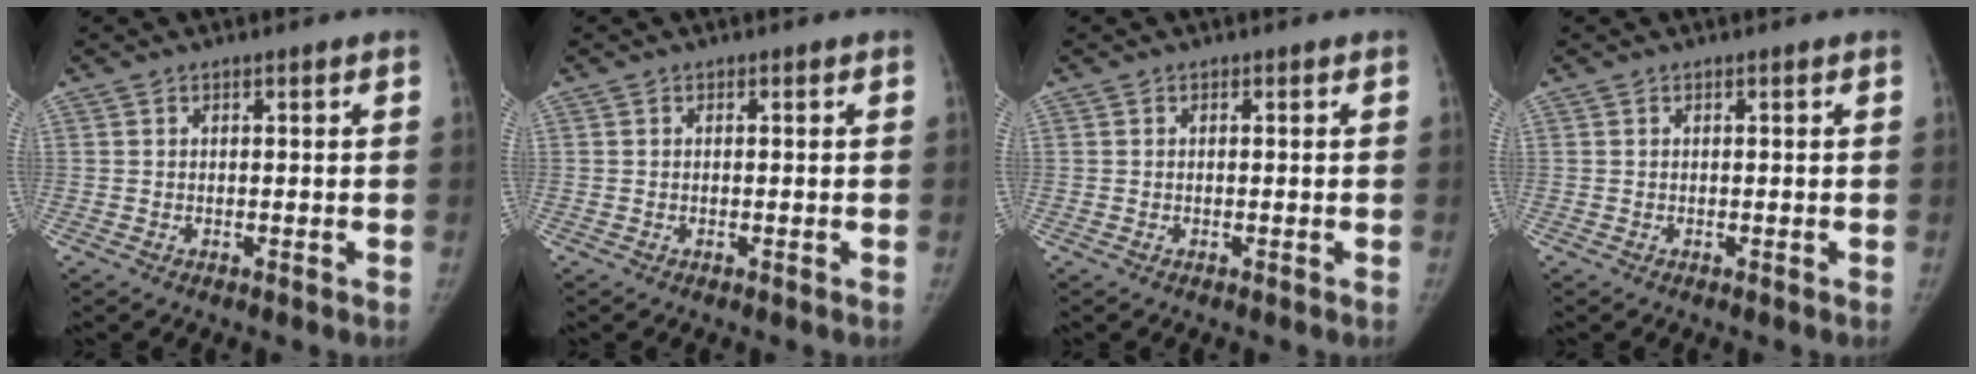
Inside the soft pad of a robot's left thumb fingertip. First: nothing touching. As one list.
[{"total": 0.0}, {"total": 0.0}, {"total": 0.0}]